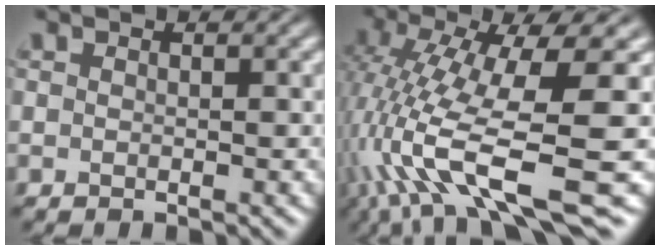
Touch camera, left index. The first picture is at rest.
{"total": 13.3, "force": [-3.9, 3.1, 12.3], "torque": [-0.239, -0.001, -0.057]}